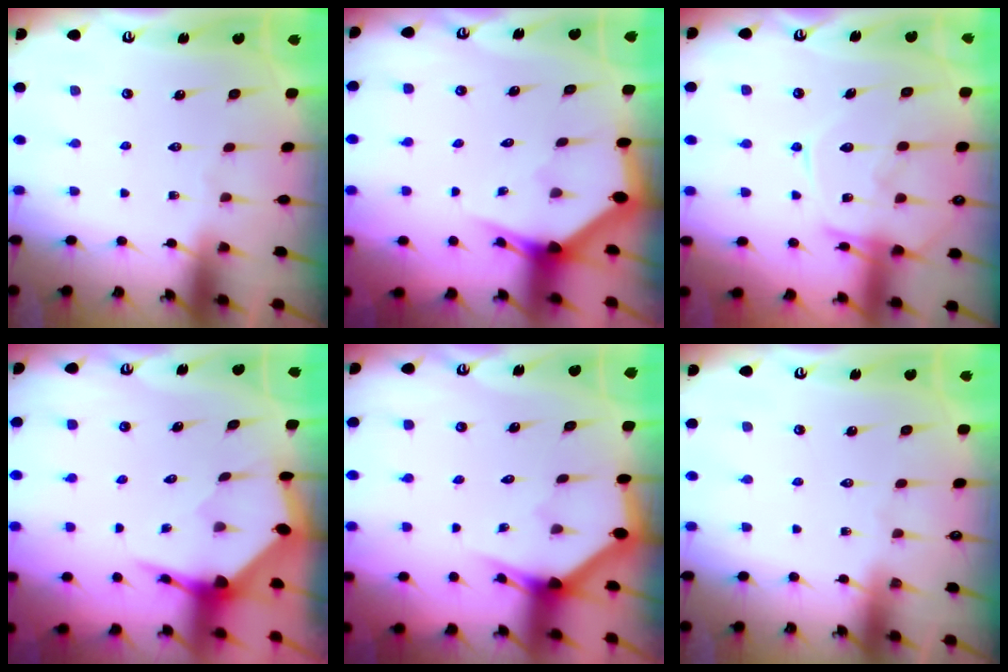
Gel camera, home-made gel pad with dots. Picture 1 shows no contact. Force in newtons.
{"total": 3.0, "press": 3.0, "slide": 0.1}
{"total": 13.9, "press": 13.8, "slide": 1.2}
{"total": 3.4, "press": 3.4, "slide": 0.4}
{"total": 2.7, "press": 2.7, "slide": 0.1}
{"total": 0.0}